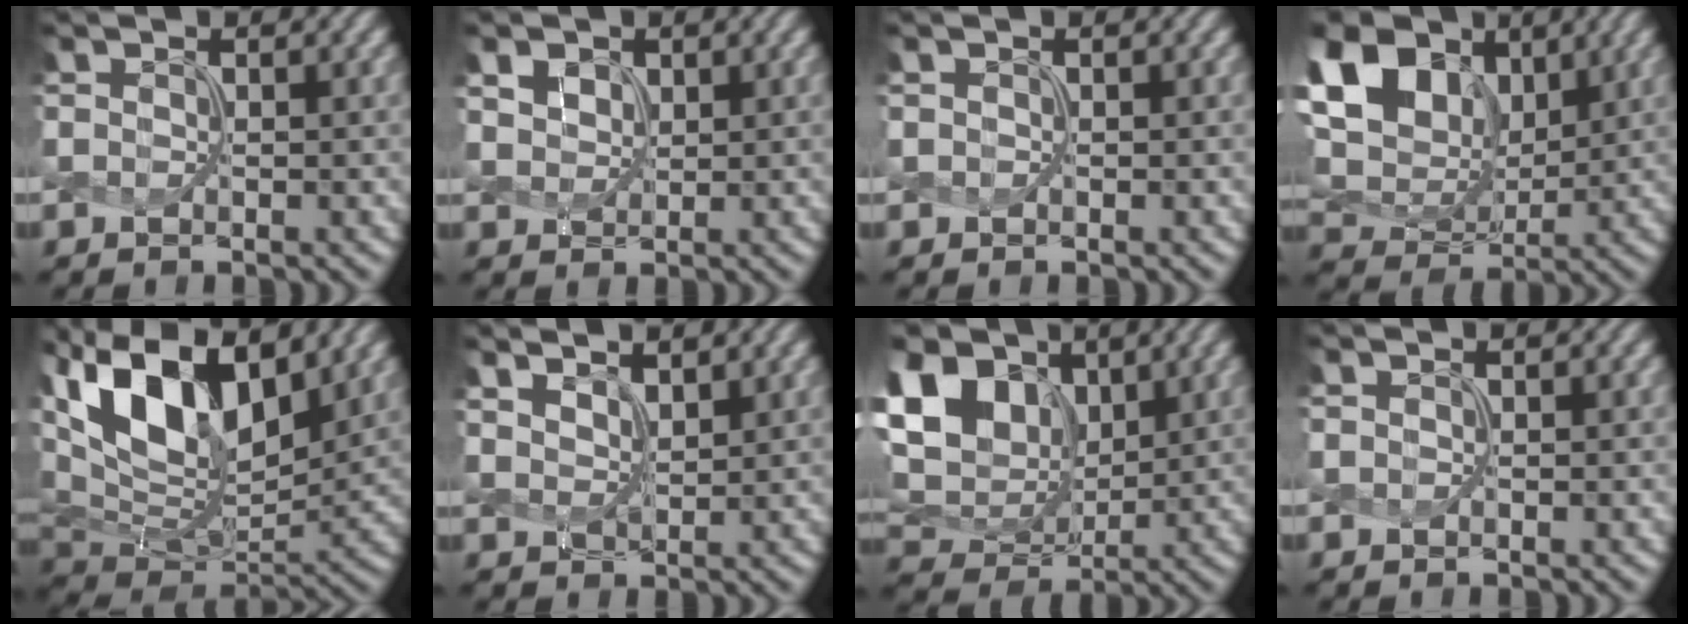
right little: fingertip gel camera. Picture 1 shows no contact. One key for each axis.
{"total": 1.4, "fx": 0.8, "fy": 1.1, "fz": 0.4, "tx": -0.020, "ty": -0.002, "tz": 0.023}
{"total": 0.0}
{"total": 12.3, "fx": 5.0, "fy": 8.3, "fz": 7.5, "tx": -0.179, "ty": 0.029, "tz": 0.082}
{"total": 14.3, "fx": 6.1, "fy": 7.6, "fz": 10.4, "tx": -0.210, "ty": 0.016, "tz": 0.113}
{"total": 3.6, "fx": 2.8, "fy": 1.3, "fz": 1.9, "tx": -0.027, "ty": 0.015, "tz": 0.034}
{"total": 10.9, "fx": 4.2, "fy": 7.6, "fz": 6.6, "tx": -0.167, "ty": 0.025, "tz": 0.074}
{"total": 0.0}